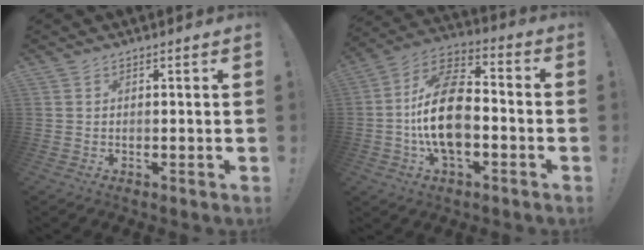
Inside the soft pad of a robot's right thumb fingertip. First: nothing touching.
{"total": 18.3, "force": [-2.8, 10.3, 14.8], "torque": [-0.270, 0.018, -0.049]}